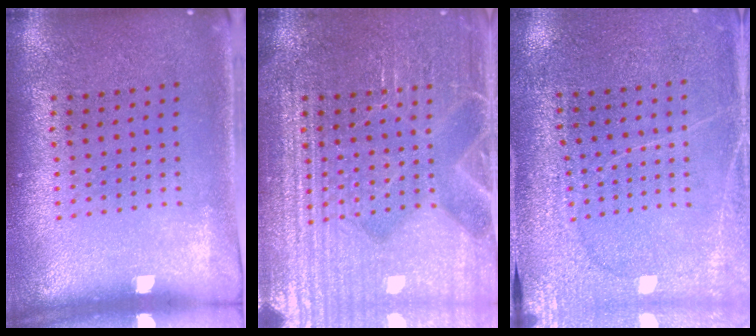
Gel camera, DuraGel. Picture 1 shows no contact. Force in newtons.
{"total": 4.3, "press": 4.3, "slide": 0.6}
{"total": 2.7, "press": 2.7, "slide": 0.4}